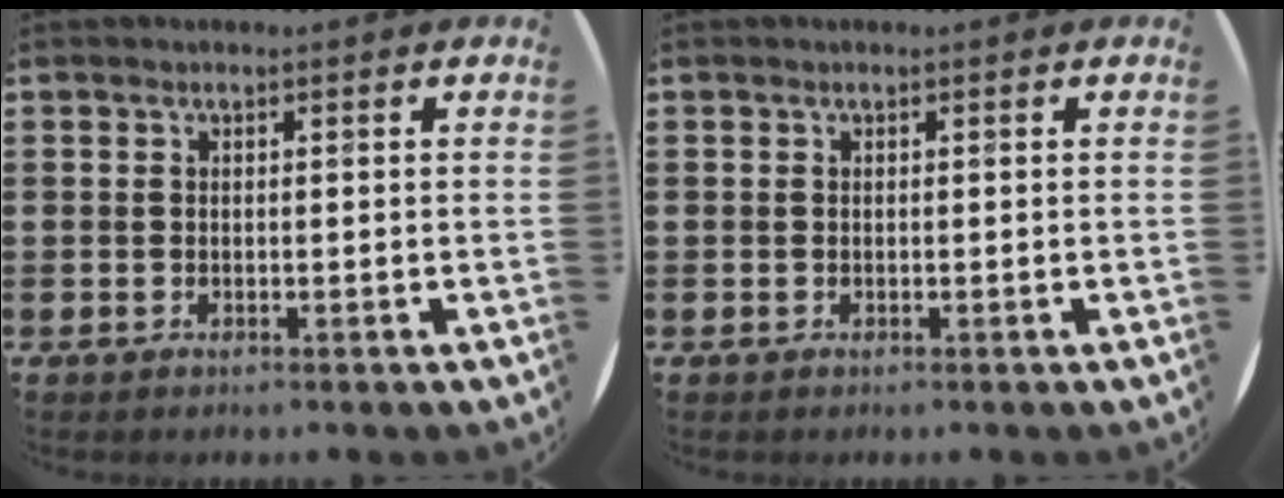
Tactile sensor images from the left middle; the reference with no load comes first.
{"total": 0.0}